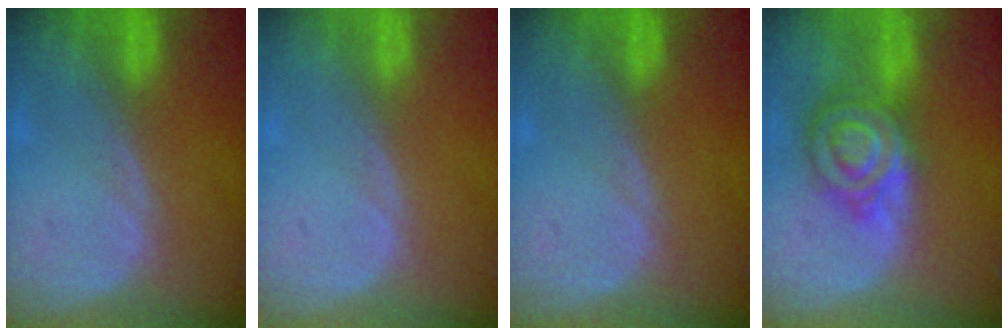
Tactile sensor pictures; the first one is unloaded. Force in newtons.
{"total": 0.0}
{"total": 0.0}
{"total": 7.4, "press": 7.4, "slide": 0.4}